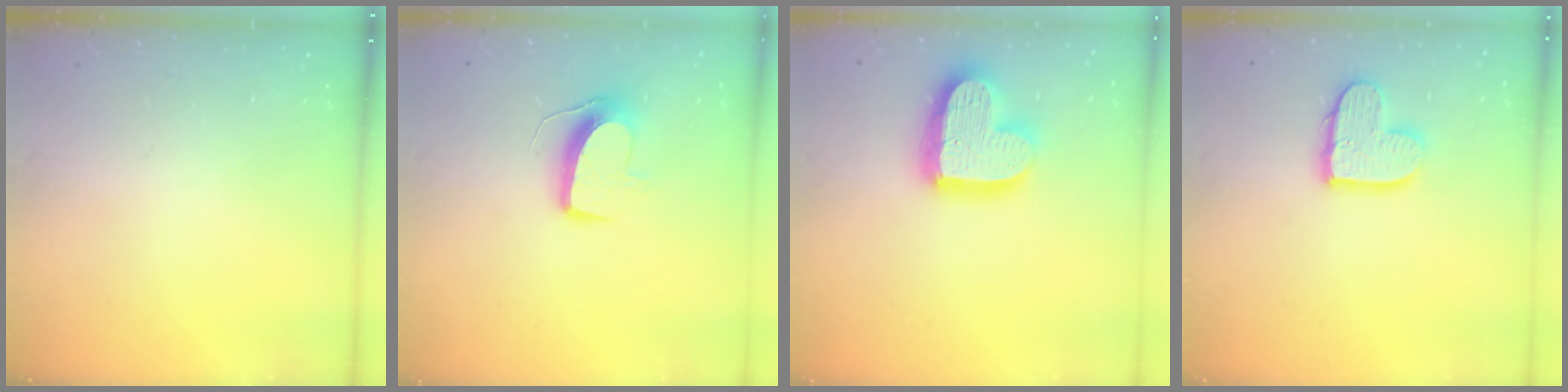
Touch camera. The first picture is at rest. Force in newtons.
{"total": 9.7, "press": 9.7, "slide": 0.5}
{"total": 18.6, "press": 18.6, "slide": 1.3}
{"total": 10.8, "press": 10.7, "slide": 0.9}